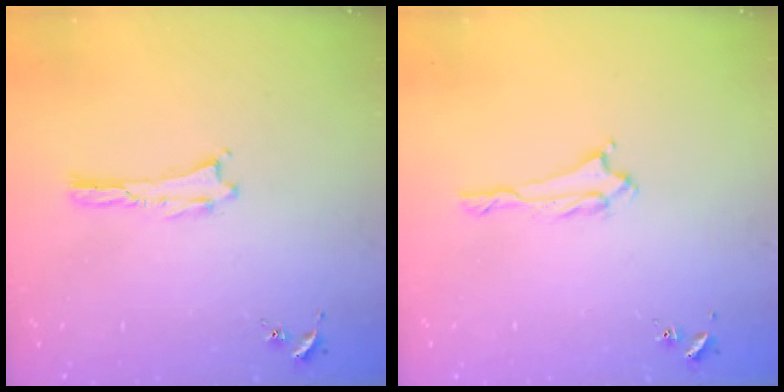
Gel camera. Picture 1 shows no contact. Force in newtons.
{"total": 1.7, "press": 1.7, "slide": 0.3}